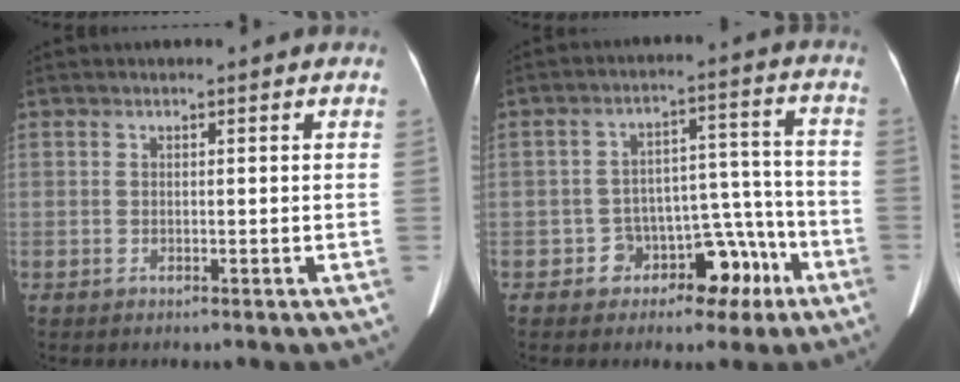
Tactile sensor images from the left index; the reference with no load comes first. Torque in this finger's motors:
{"motor_torque": [0.15, 0.25, 0.14, 0.01]}